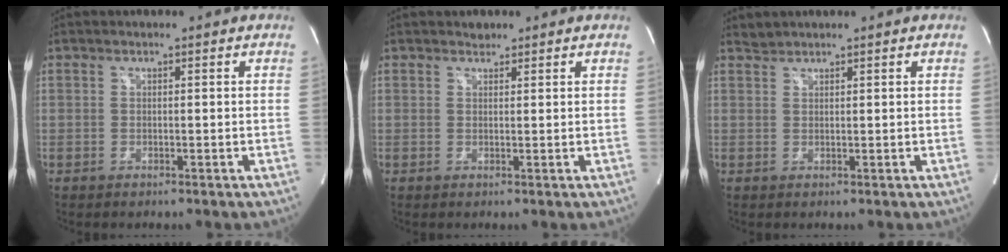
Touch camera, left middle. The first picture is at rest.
{"total": 1.0, "force": [0.9, 0.4, 0.1], "torque": [-0.006, -0.002, 0.013]}
{"total": 1.2, "force": [1.1, -0.1, -0.3], "torque": [-0.003, 0.002, 0.026]}